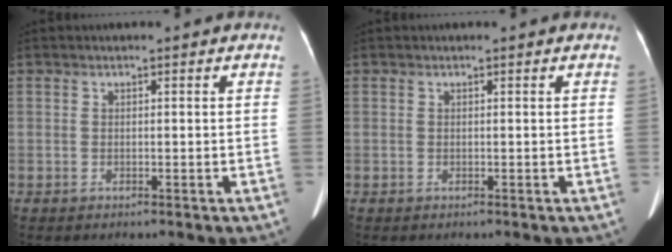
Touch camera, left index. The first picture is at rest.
{"total": 0.0}